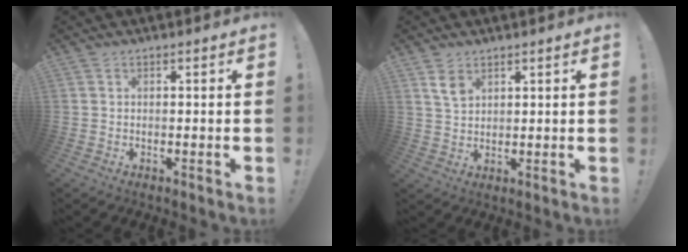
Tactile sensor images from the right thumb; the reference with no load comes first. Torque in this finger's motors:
{"motor_torque": [0.06, -0.02, 0.00, 0.06, 0.05]}